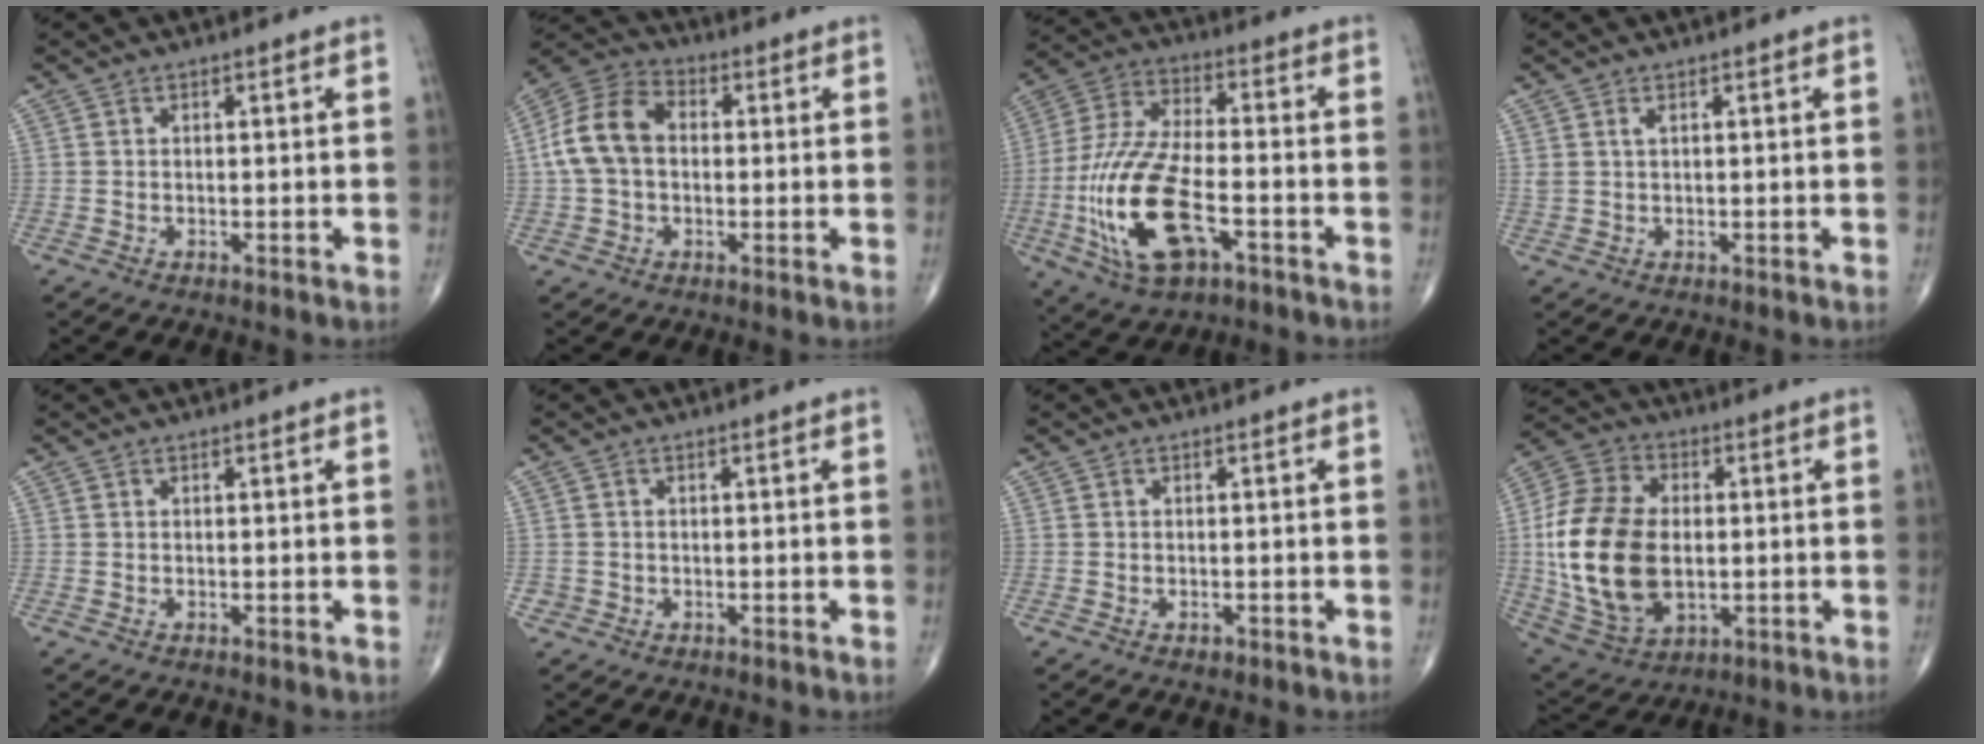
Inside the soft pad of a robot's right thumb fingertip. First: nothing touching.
{"total": 11.7, "force": [0.5, 8.2, 8.3], "torque": [-0.165, 0.035, 0.000]}
{"total": 19.4, "force": [-6.2, 8.6, 16.2], "torque": [-0.345, 0.022, -0.107]}
{"total": 1.4, "force": [0.7, 0.5, 1.0], "torque": [-0.025, 0.005, 0.020]}
{"total": 0.0}
{"total": 1.2, "force": [-0.4, 1.1, 0.1], "torque": [0.004, 0.005, -0.008]}
{"total": 0.8, "force": [-0.5, 0.5, 0.4], "torque": [-0.005, 0.000, -0.006]}
{"total": 21.7, "force": [-0.8, 13.8, 16.7], "torque": [-0.333, -0.003, -0.004]}